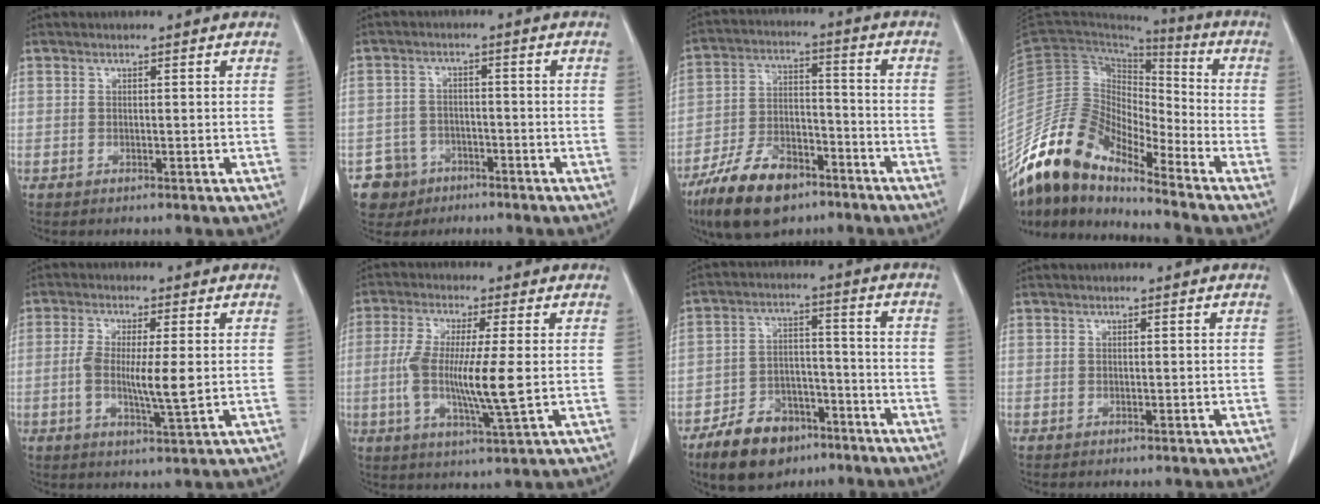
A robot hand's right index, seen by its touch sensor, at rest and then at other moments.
{"total": 5.6, "force": [-3.2, 4.6, 0.0], "torque": [0.004, 0.010, -0.050]}
{"total": 12.9, "force": [-8.7, 5.7, 7.6], "torque": [-0.144, -0.002, -0.157]}
{"total": 12.8, "force": [-11.3, 3.7, 4.7], "torque": [-0.096, 0.045, -0.219]}
{"total": 7.2, "force": [-0.4, 1.1, 7.1], "torque": [-0.133, -0.010, -0.008]}
{"total": 10.7, "force": [-0.6, 0.9, 10.6], "torque": [-0.211, -0.013, -0.015]}
{"total": 10.8, "force": [-7.2, 6.2, 5.1], "torque": [-0.098, 0.009, -0.118]}
{"total": 0.0}